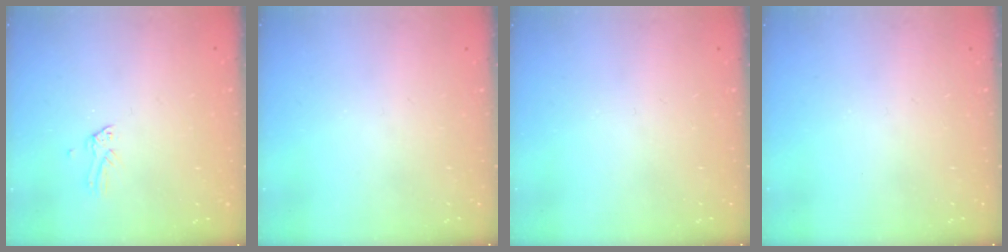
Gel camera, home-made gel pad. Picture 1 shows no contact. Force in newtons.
{"total": 0.0}
{"total": 0.0}
{"total": 0.0}